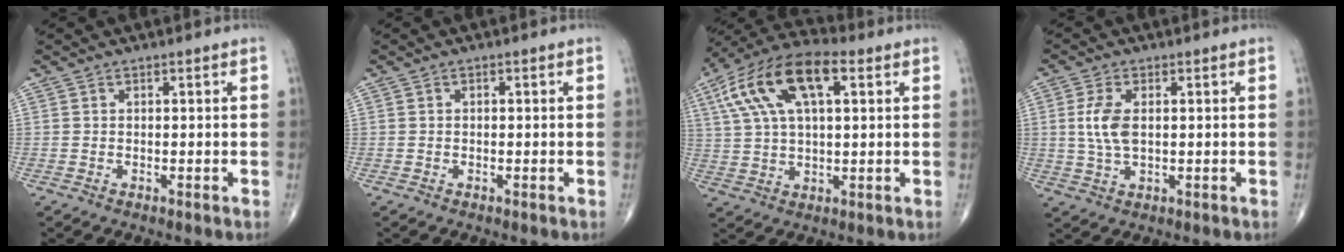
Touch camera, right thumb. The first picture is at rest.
{"total": 0.0}
{"total": 17.1, "force": [6.1, 7.7, 14.0], "torque": [-0.270, 0.024, 0.103]}
{"total": 6.0, "force": [0.7, 3.1, 5.0], "torque": [-0.115, -0.001, 0.014]}